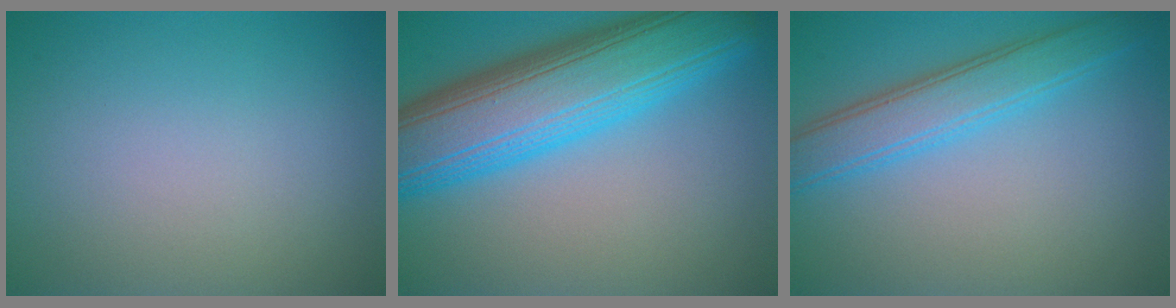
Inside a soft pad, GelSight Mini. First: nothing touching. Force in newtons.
{"total": 12.1, "press": 12.1, "slide": 0.3}
{"total": 4.5, "press": 4.5, "slide": 0.1}